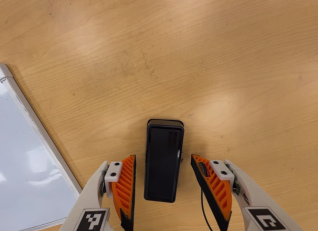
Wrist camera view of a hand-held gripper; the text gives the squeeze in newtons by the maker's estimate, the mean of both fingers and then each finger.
{"total": 0.0}